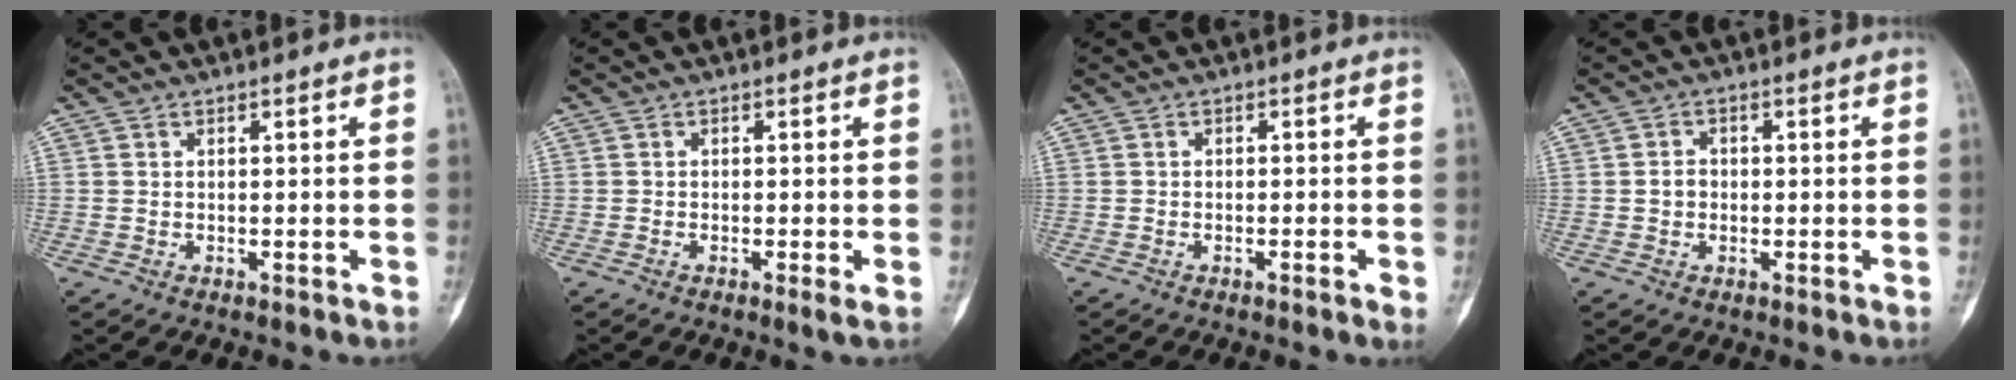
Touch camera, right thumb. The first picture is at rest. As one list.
[{"total": 1.0, "force": [-0.3, 0.0, 1.0], "torque": [-0.019, -0.004, -0.012]}, {"total": 1.6, "force": [-0.6, 0.3, 1.4], "torque": [-0.020, -0.001, -0.009]}, {"total": 2.1, "force": [-0.3, 1.8, 1.0], "torque": [-0.004, 0.009, -0.008]}]